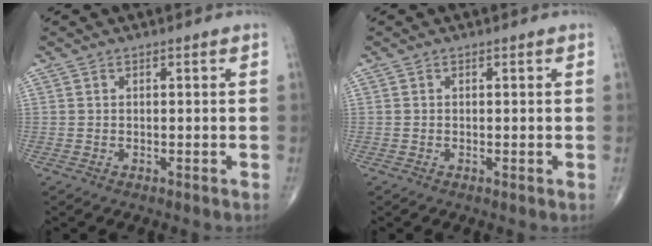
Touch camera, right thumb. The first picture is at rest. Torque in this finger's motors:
{"motor_torque": [0.30, 0.11, -0.07, -0.13, -0.02]}